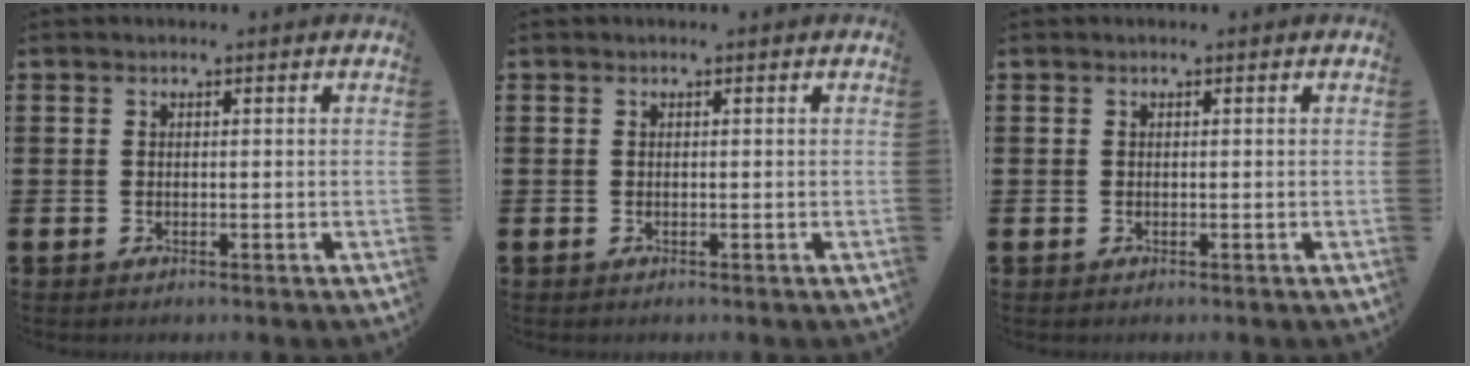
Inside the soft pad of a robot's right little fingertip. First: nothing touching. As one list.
[{"total": 0.0}, {"total": 0.0}]